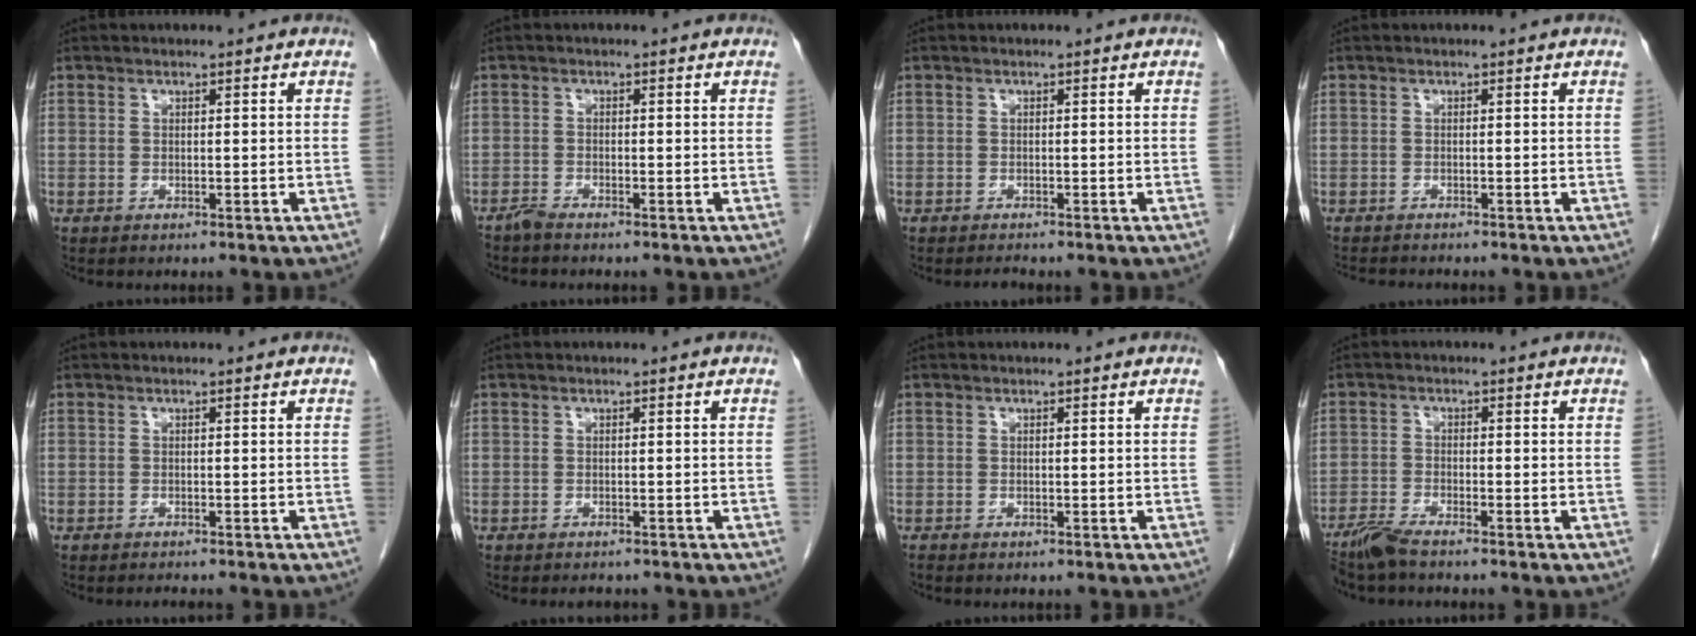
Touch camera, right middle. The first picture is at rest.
{"total": 1.2, "force": [-1.2, -0.1, 0.3], "torque": [-0.010, -0.002, -0.024]}
{"total": 0.6, "force": [-0.6, -0.1, 0.1], "torque": [-0.005, -0.004, -0.007]}
{"total": 3.8, "force": [-3.5, 0.4, 1.3], "torque": [-0.014, -0.009, -0.053]}
{"total": 1.0, "force": [-1.0, -0.1, 0.2], "torque": [-0.005, -0.003, -0.012]}
{"total": 1.2, "force": [-1.2, 0.3, 0.2], "torque": [-0.004, -0.003, -0.013]}
{"total": 0.0}
{"total": 3.5, "force": [-3.1, 0.0, 1.7], "torque": [-0.041, -0.011, -0.064]}